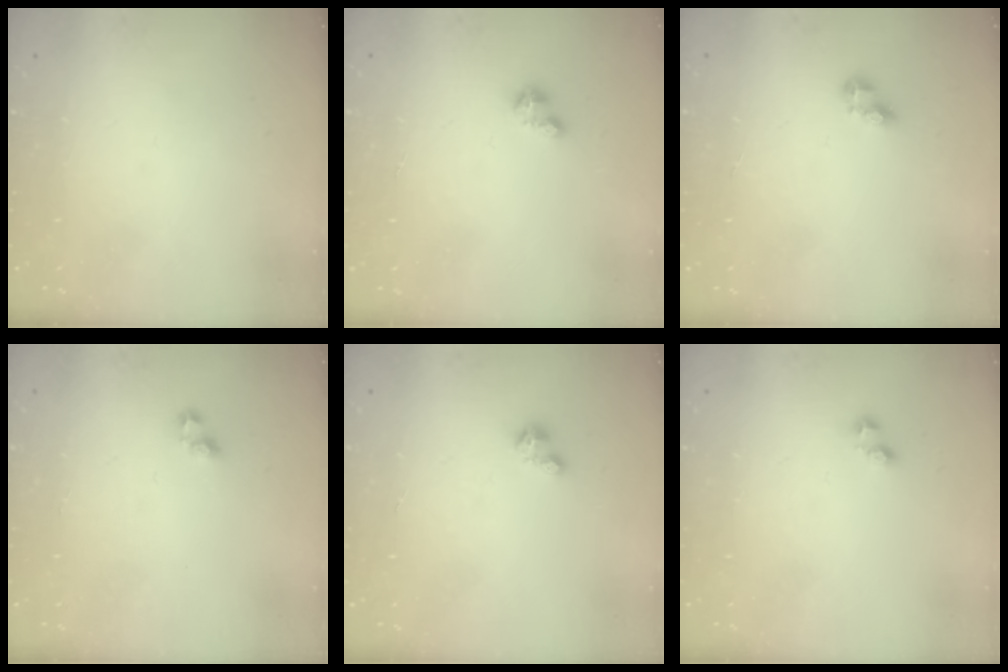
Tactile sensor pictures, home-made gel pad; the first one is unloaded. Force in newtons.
{"total": 2.0, "press": 2.0, "slide": 0.4}
{"total": 2.9, "press": 2.9, "slide": 0.4}
{"total": 3.2, "press": 3.2, "slide": 0.5}
{"total": 2.2, "press": 2.2, "slide": 0.4}
{"total": 2.2, "press": 2.0, "slide": 0.9}